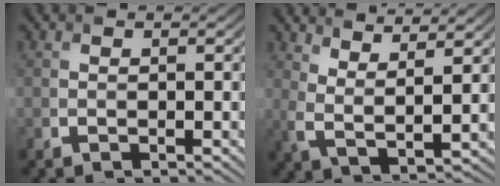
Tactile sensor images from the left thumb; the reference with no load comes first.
{"total": 6.0, "force": [4.5, 1.2, 3.8], "torque": [-0.084, -0.005, 0.088]}